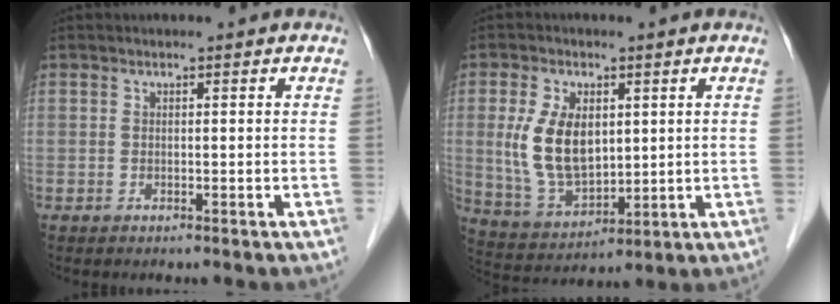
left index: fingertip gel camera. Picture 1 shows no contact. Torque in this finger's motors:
{"motor_torque": [2.14, 0.00, 0.82, 0.21]}